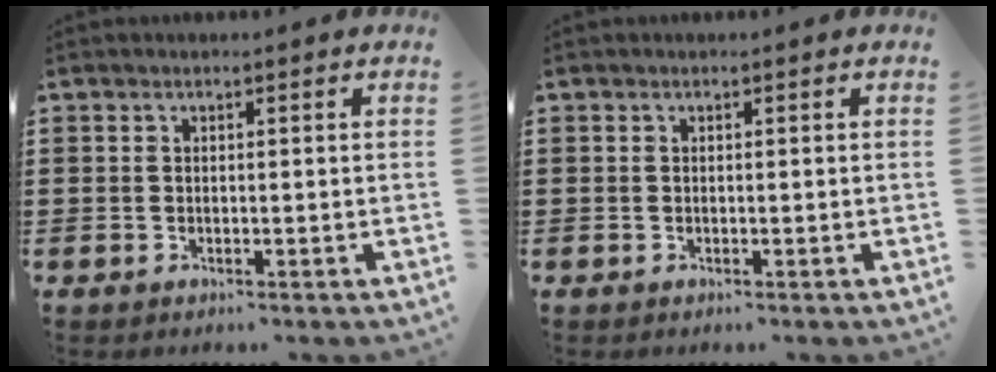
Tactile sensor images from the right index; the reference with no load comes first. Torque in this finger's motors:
{"motor_torque": [0.00, 0.00, 0.00, 0.00]}